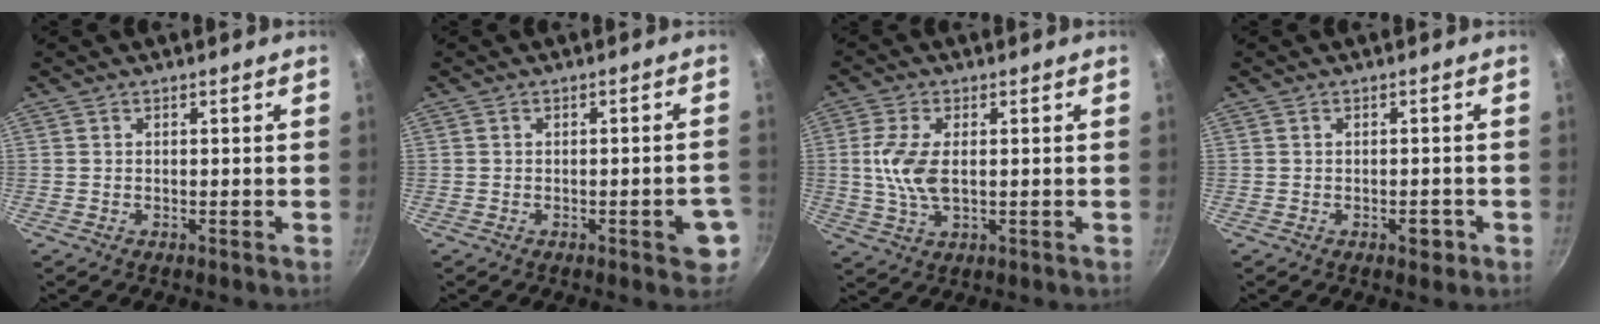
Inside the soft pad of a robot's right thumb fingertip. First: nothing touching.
{"total": 5.1, "force": [-1.9, 1.7, 4.4], "torque": [-0.039, 0.012, -0.022]}
{"total": 8.0, "force": [0.5, 4.2, 6.8], "torque": [-0.140, -0.001, 0.007]}
{"total": 2.1, "force": [-1.1, 1.2, 1.4], "torque": [-0.008, 0.013, -0.010]}